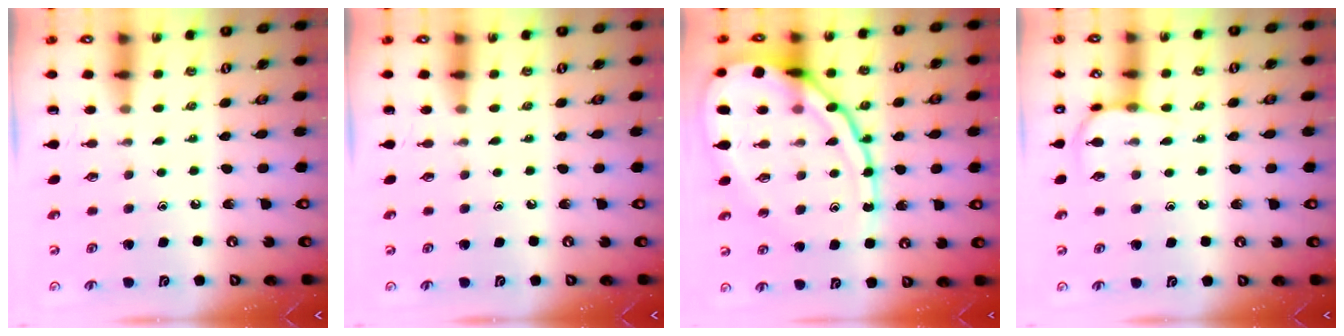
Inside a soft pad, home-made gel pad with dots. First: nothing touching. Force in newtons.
{"total": 0.0}
{"total": 20.5, "press": 20.4, "slide": 1.9}
{"total": 6.4, "press": 6.4, "slide": 0.8}